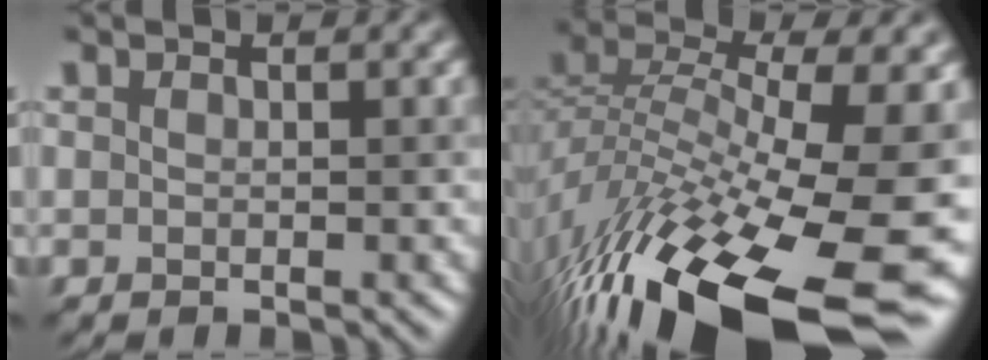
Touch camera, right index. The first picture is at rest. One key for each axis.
{"total": 17.7, "fx": -9.2, "fy": 6.4, "fz": 13.7, "tx": -0.278, "ty": -0.006, "tz": -0.157}